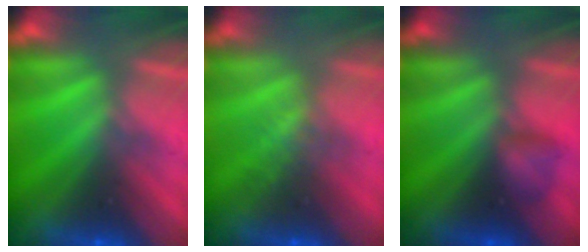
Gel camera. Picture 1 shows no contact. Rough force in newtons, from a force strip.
{"total": 1.9}
{"total": 1.9}